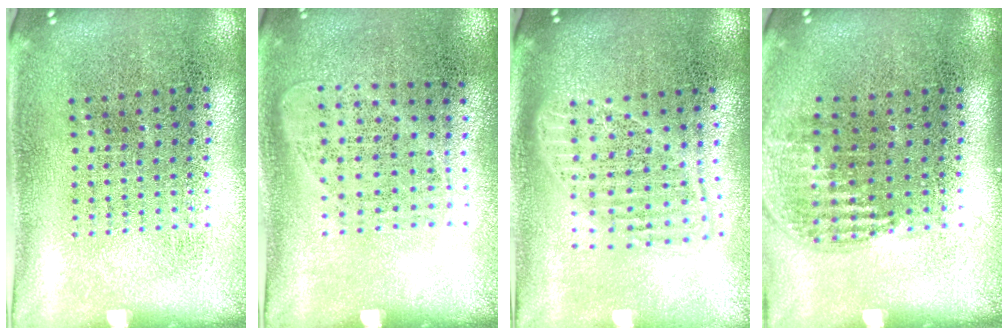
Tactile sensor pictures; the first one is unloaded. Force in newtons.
{"total": 1.0, "press": 0.9, "slide": 0.4}
{"total": 1.7, "press": 1.5, "slide": 0.9}
{"total": 1.1, "press": 1.0, "slide": 0.4}